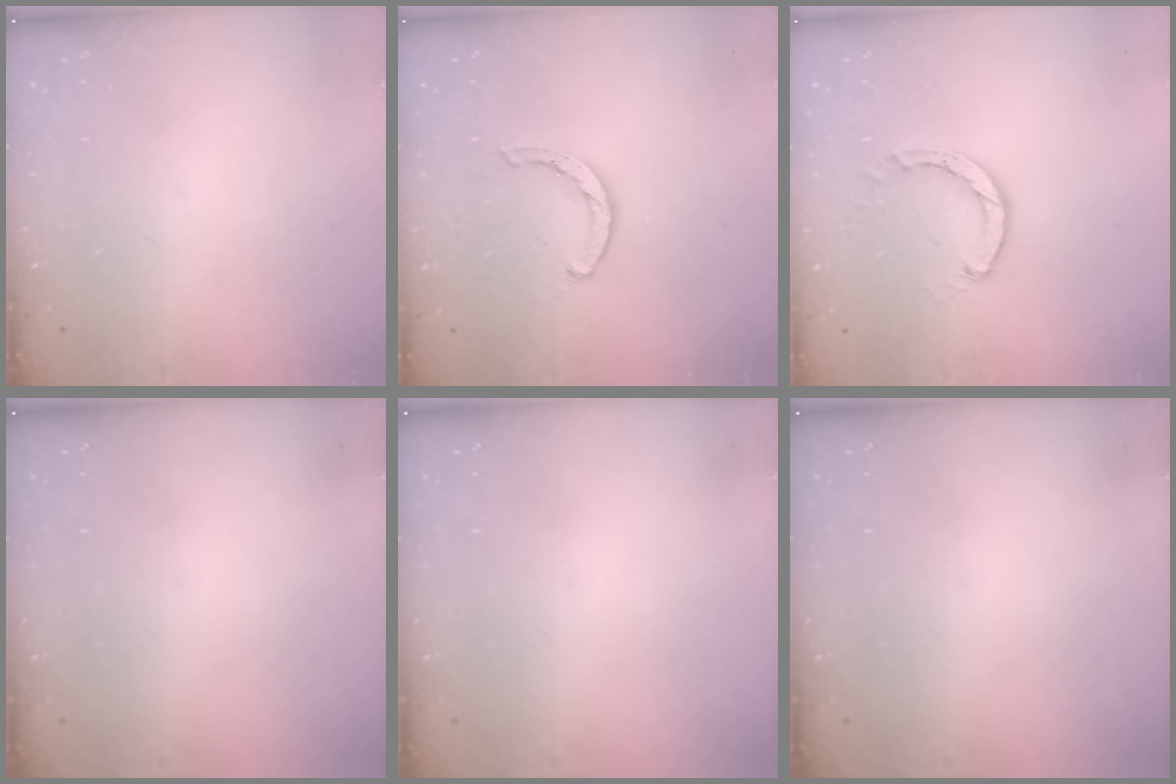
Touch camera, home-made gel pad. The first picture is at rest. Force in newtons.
{"total": 3.3, "press": 3.3, "slide": 0.3}
{"total": 3.0, "press": 3.0, "slide": 0.4}
{"total": 0.0}
{"total": 0.0}
{"total": 0.0}